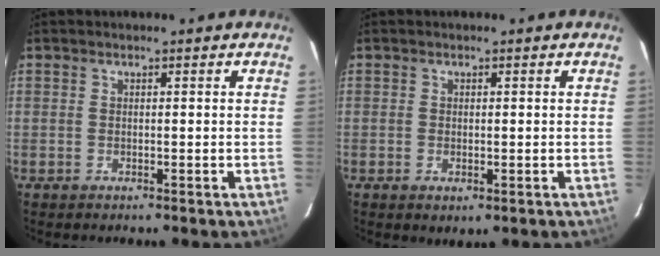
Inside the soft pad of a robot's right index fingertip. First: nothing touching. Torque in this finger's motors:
{"motor_torque": [0.72, -0.53, 0.05, 0.01]}